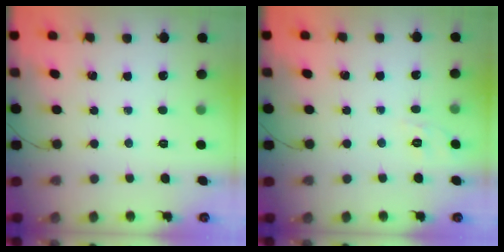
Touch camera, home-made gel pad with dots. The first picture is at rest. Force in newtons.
{"total": 1.5, "press": 0.0, "slide": 1.5}